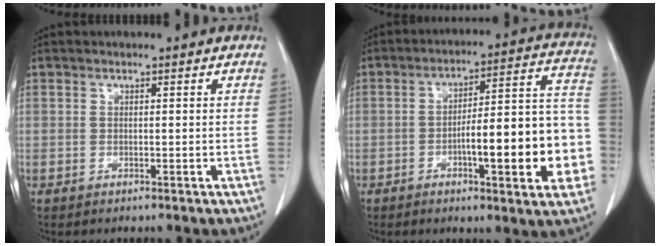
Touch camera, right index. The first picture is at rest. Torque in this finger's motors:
{"motor_torque": [1.79, -0.35, 0.53, 0.10]}